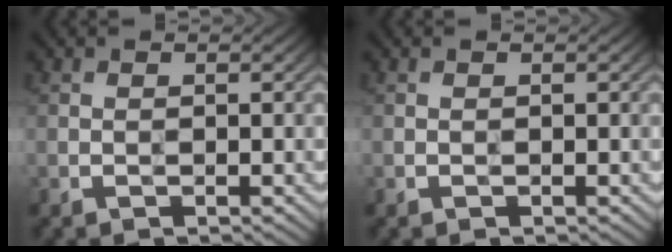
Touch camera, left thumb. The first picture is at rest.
{"total": 0.0}